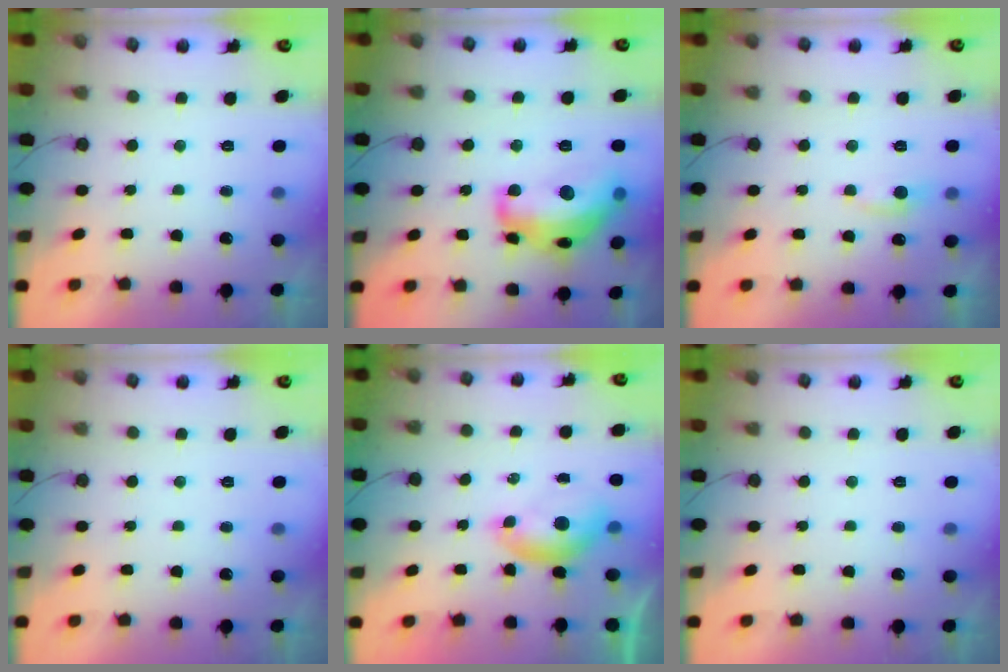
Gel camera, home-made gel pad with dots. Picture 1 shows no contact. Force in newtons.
{"total": 20.3, "press": 20.3, "slide": 1.1}
{"total": 4.7, "press": 4.6, "slide": 0.6}
{"total": 0.0}
{"total": 6.0, "press": 6.0, "slide": 0.8}
{"total": 0.0}